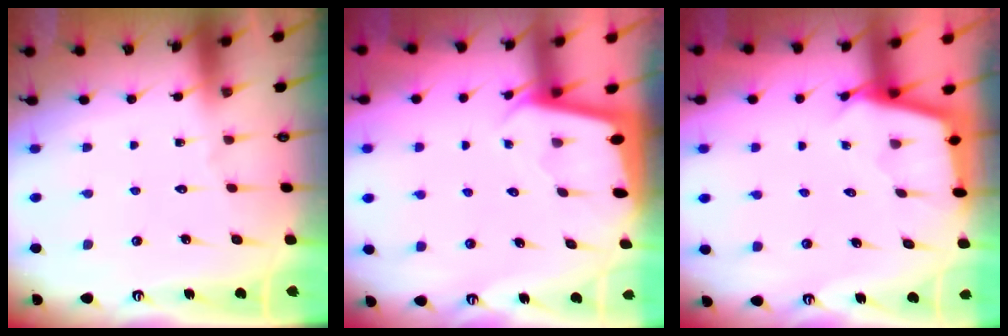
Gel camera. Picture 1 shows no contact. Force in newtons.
{"total": 1.9, "press": 1.9, "slide": 0.1}
{"total": 2.5, "press": 2.5, "slide": 0.2}